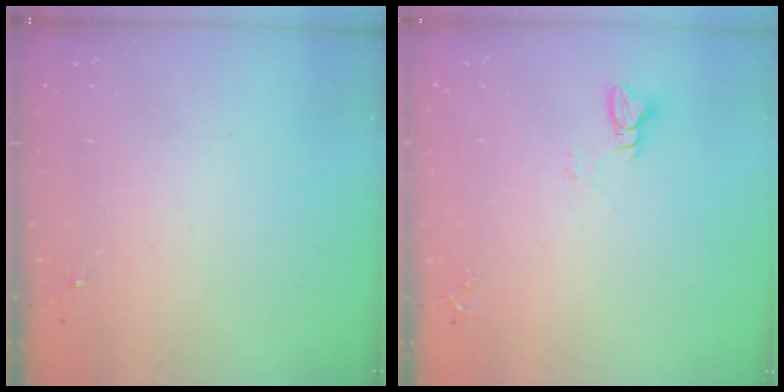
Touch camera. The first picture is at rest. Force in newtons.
{"total": 3.8, "press": 3.8, "slide": 0.5}